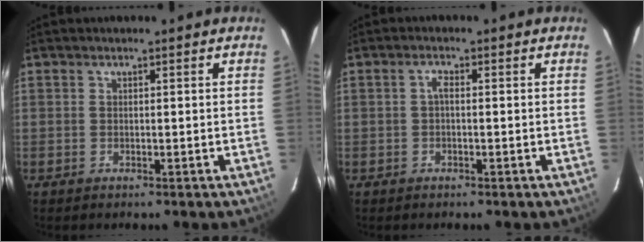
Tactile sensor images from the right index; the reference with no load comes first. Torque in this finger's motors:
{"motor_torque": [0.31, -0.07, 0.23, 0.04]}